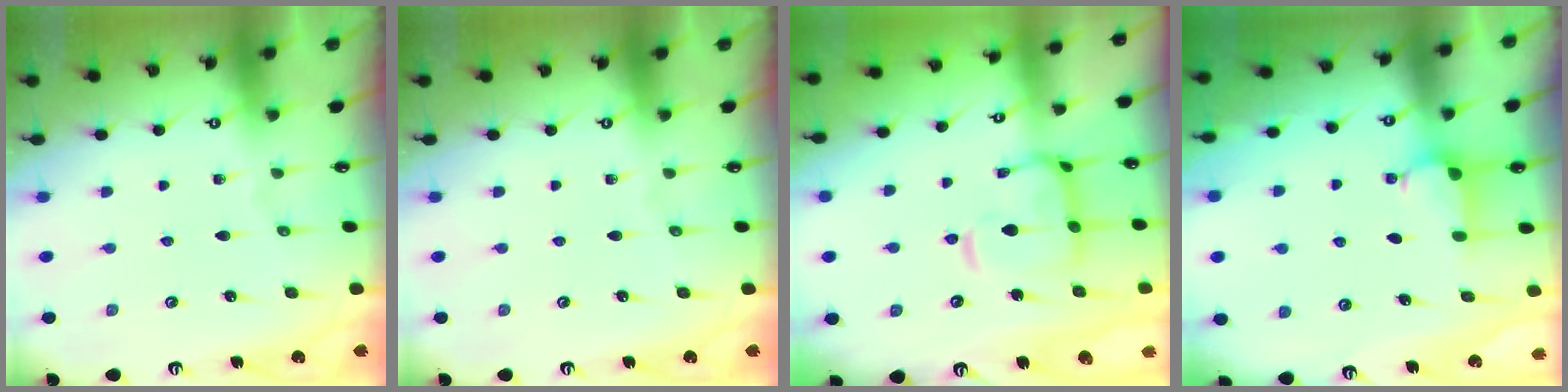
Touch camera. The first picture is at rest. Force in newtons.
{"total": 0.0}
{"total": 7.7, "press": 7.6, "slide": 1.0}
{"total": 3.3, "press": 3.3, "slide": 0.2}